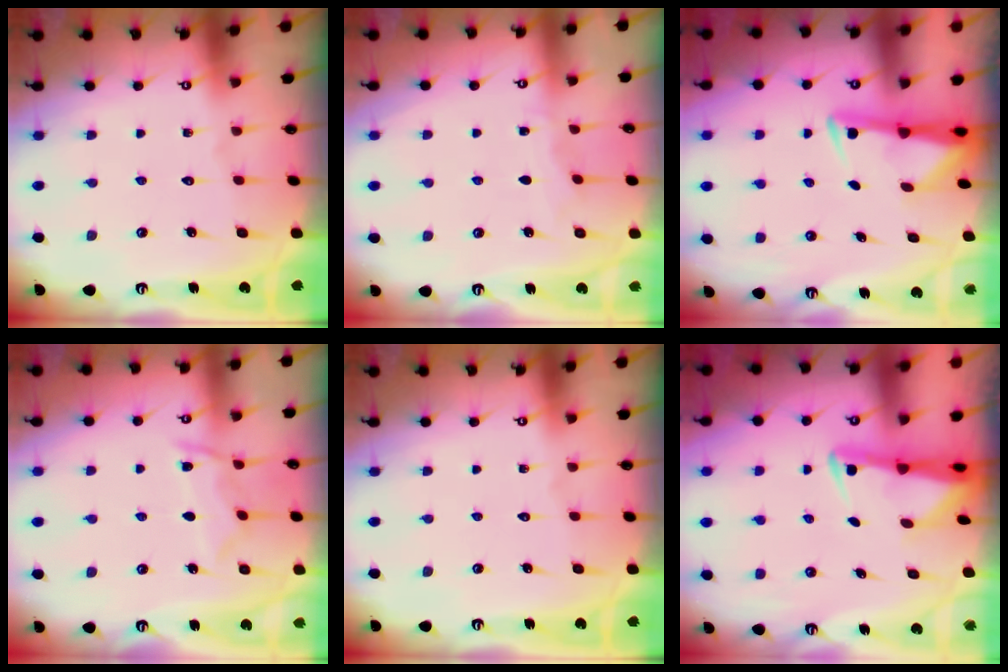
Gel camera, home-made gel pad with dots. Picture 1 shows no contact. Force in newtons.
{"total": 2.5, "press": 2.5, "slide": 0.3}
{"total": 3.0, "press": 2.9, "slide": 0.5}
{"total": 8.5, "press": 8.4, "slide": 0.8}
{"total": 0.0}
{"total": 3.0, "press": 2.9, "slide": 0.5}